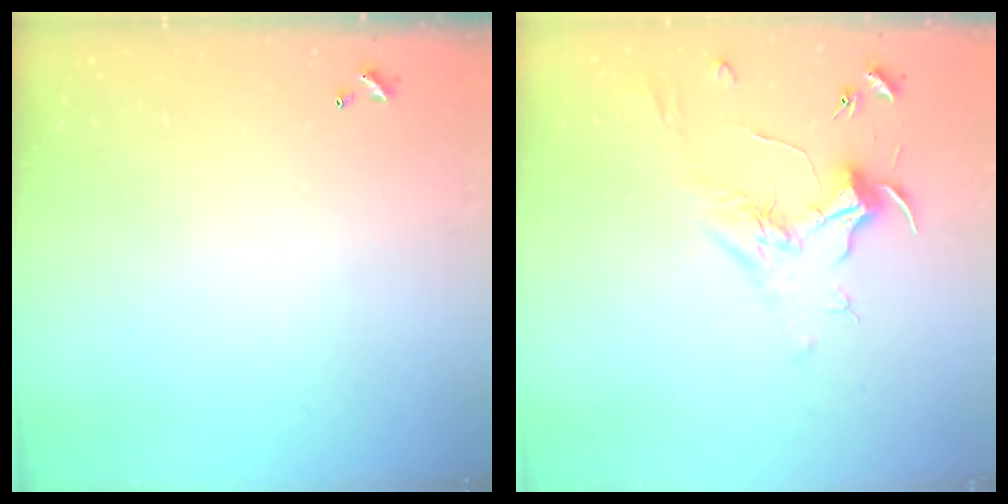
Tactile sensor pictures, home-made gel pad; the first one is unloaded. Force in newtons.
{"total": 1.9, "press": 1.7, "slide": 0.7}